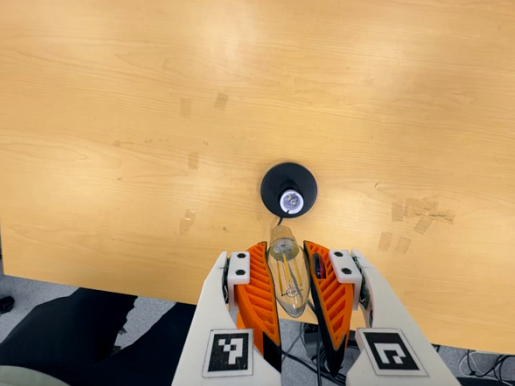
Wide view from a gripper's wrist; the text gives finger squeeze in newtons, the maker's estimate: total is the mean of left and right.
{"total": 22.0, "left": 24.5, "right": 19.5}